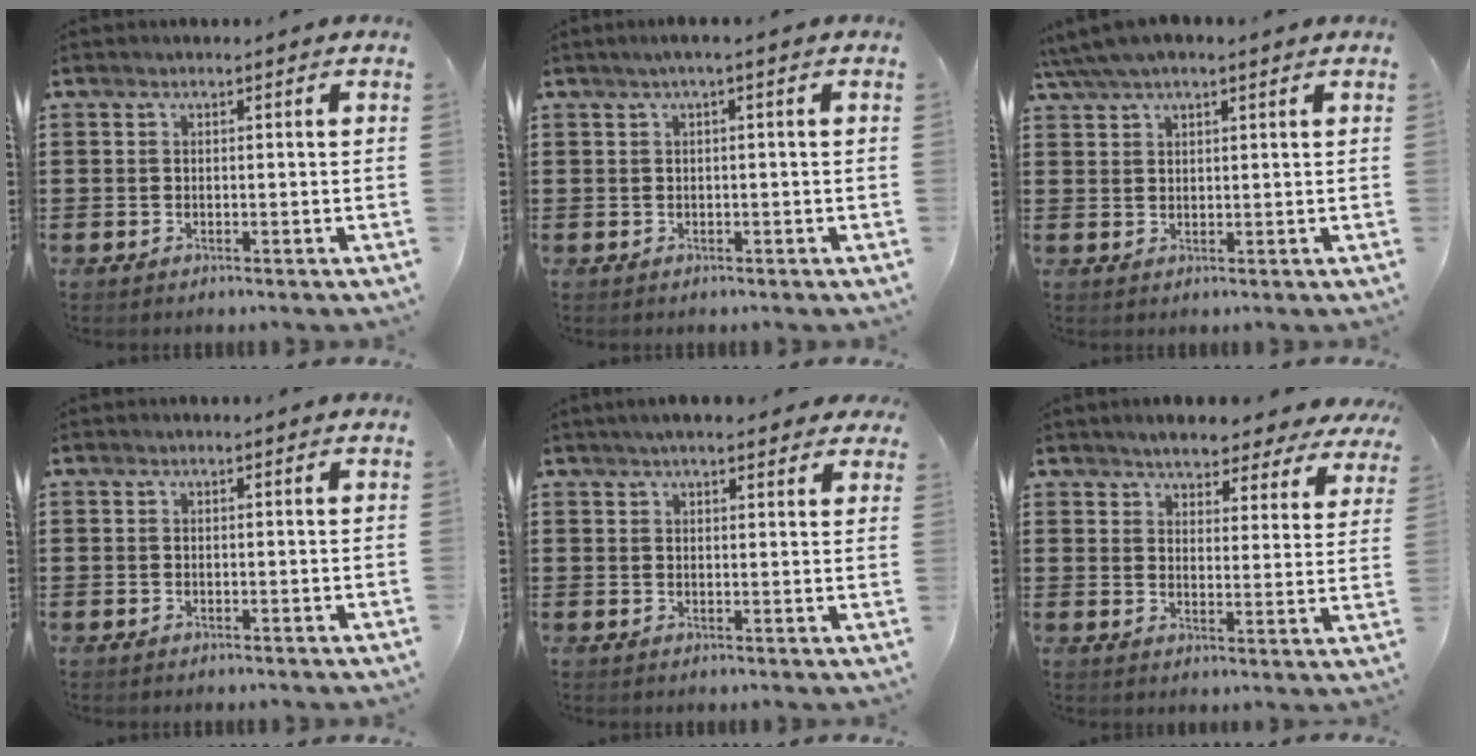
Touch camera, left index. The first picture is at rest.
{"total": 1.3, "force": [-0.2, 0.1, 1.3], "torque": [-0.019, -0.004, -0.003]}
{"total": 3.7, "force": [2.8, 1.1, 2.1], "torque": [-0.048, 0.003, 0.052]}
{"total": 0.0}
{"total": 3.9, "force": [3.2, 1.0, 1.9], "torque": [-0.046, 0.005, 0.058]}
{"total": 4.1, "force": [4.0, 0.6, 0.3], "torque": [-0.028, -0.018, 0.069]}